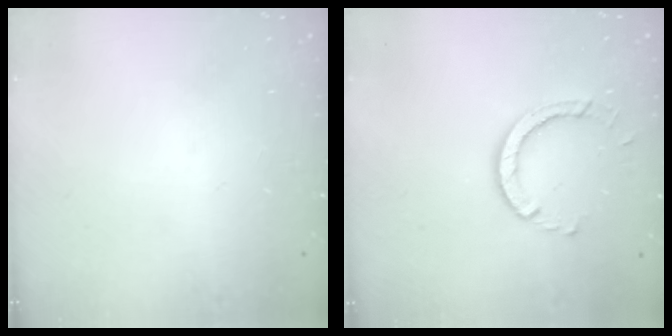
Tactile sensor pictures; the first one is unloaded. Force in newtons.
{"total": 6.3, "press": 6.3, "slide": 0.3}